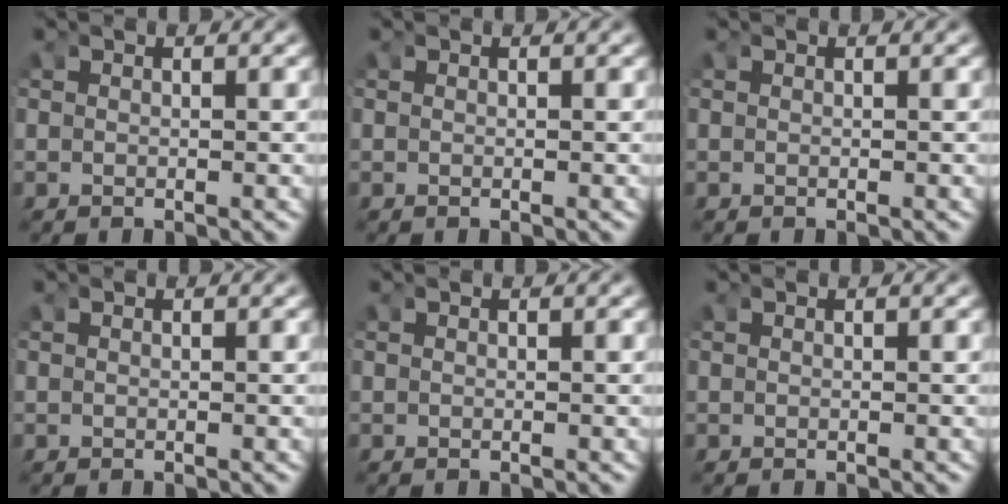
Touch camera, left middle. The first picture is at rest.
{"total": 0.0}
{"total": 0.0}
{"total": 0.0}
{"total": 0.0}
{"total": 0.0}